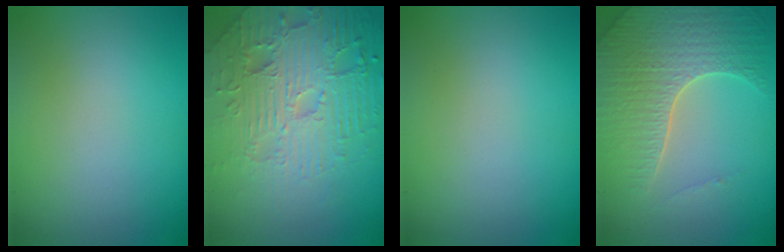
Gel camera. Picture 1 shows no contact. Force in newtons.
{"total": 7.1, "press": 5.4, "slide": 4.6}
{"total": 0.0}
{"total": 6.4, "press": 5.0, "slide": 4.0}